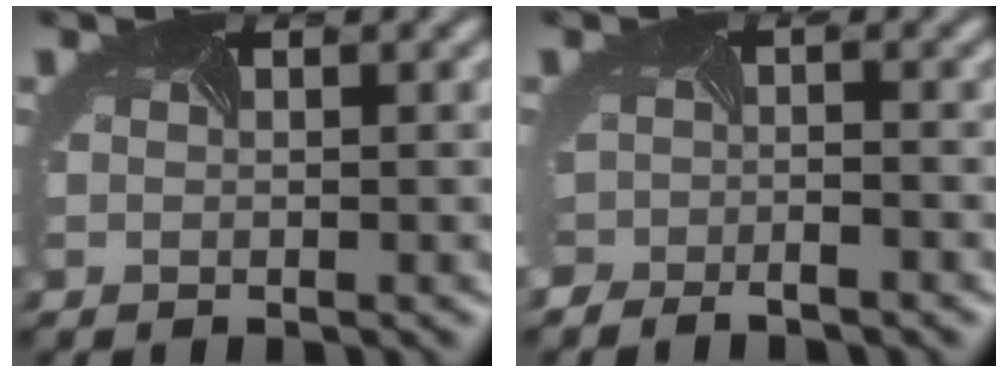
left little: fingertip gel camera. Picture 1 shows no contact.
{"total": 2.0, "force": [-1.9, 0.4, 0.6], "torque": [-0.014, -0.024, -0.029]}